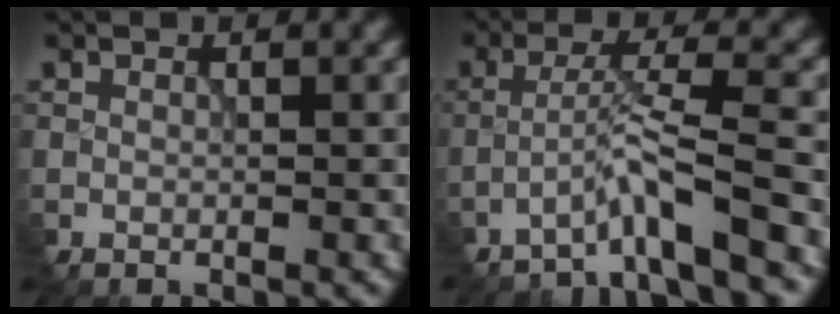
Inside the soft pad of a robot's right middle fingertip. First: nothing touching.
{"total": 4.2, "force": [-3.1, -0.3, 2.9], "torque": [-0.054, 0.019, -0.064]}